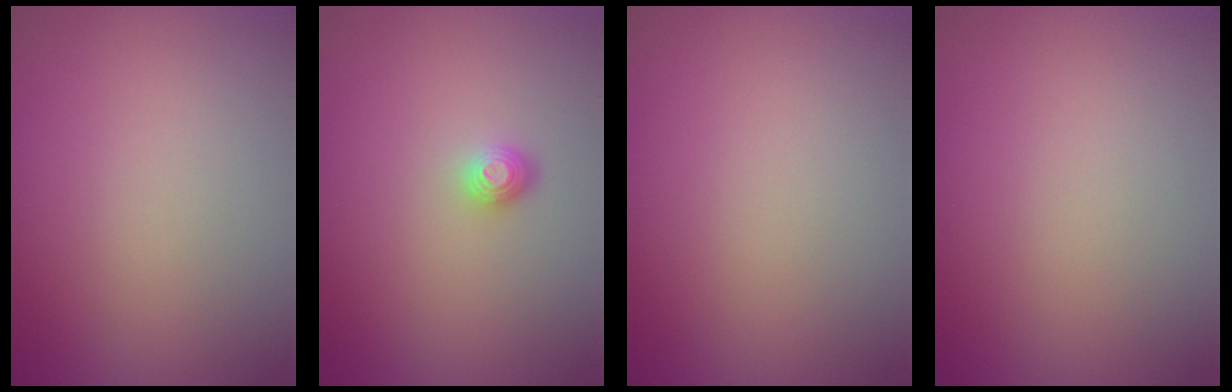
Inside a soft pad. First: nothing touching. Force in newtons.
{"total": 1.1, "press": 1.0, "slide": 0.5}
{"total": 0.0}
{"total": 0.0}